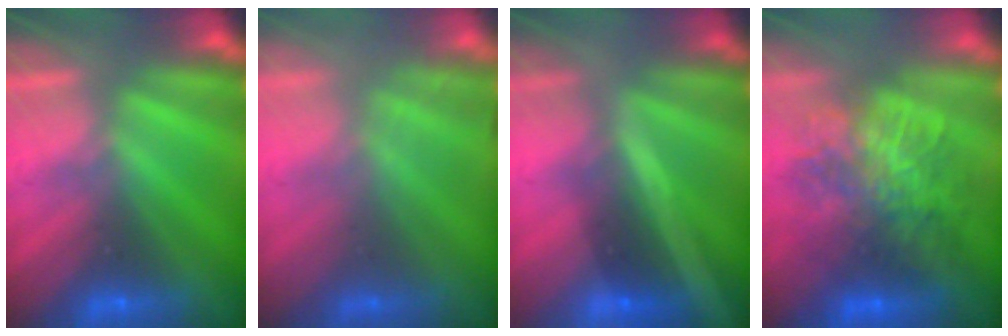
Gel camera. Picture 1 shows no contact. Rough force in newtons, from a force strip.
{"total": 2.5}
{"total": 2.0}
{"total": 7.5}